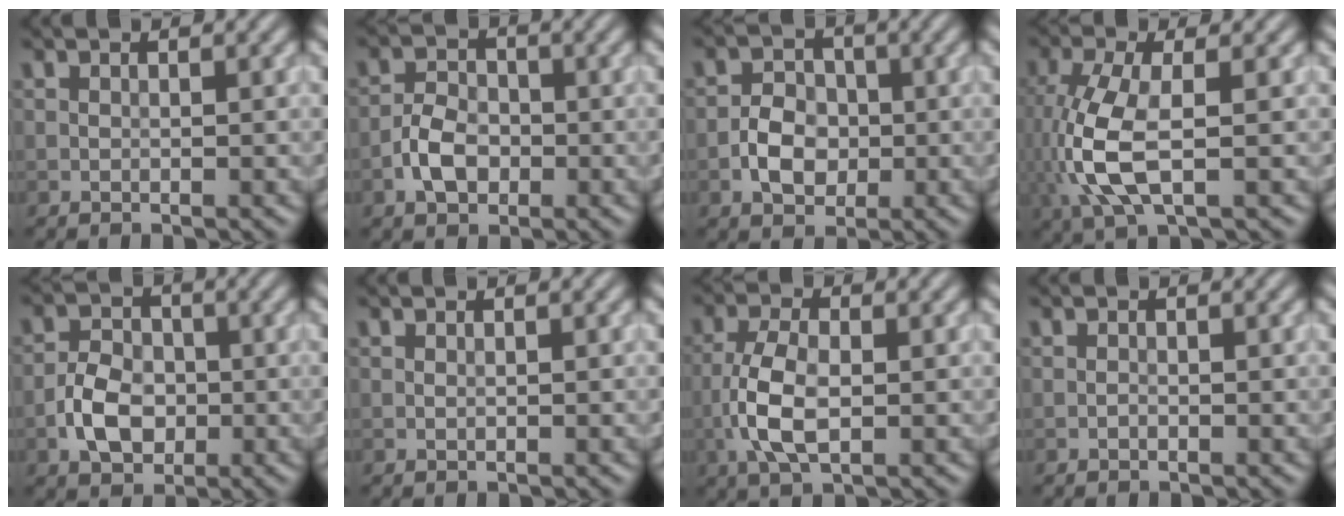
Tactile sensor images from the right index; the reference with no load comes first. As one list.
[{"total": 3.3, "force": [-1.4, 2.2, 2.1], "torque": [-0.034, 0.006, -0.031]}, {"total": 3.5, "force": [-0.9, 2.6, 2.1], "torque": [-0.032, 0.004, -0.020]}, {"total": 6.7, "force": [-0.8, 2.7, 6.0], "torque": [-0.155, -0.001, -0.015]}, {"total": 4.2, "force": [-1.4, 3.0, 2.6], "torque": [-0.048, 0.004, -0.029]}, {"total": 0.0}, {"total": 4.9, "force": [-1.0, 2.3, 4.3], "torque": [-0.096, 0.000, -0.024]}, {"total": 0.0}]